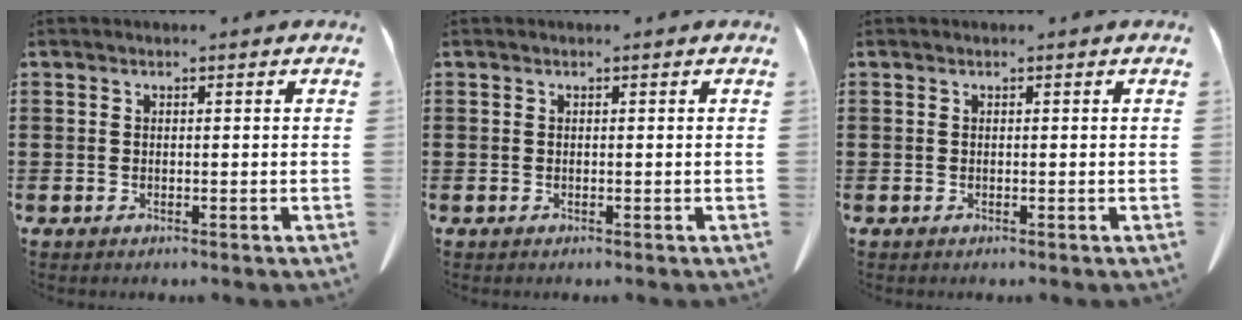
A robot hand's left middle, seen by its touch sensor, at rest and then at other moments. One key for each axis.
{"total": 0.0}
{"total": 0.0}